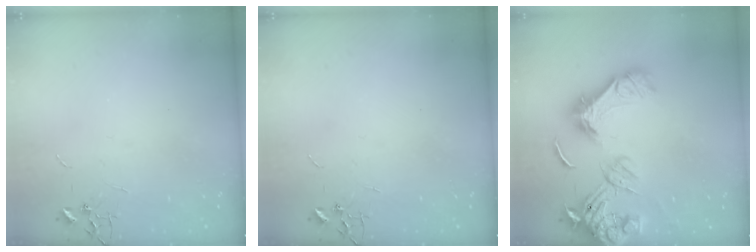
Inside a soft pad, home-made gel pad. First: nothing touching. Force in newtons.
{"total": 0.0}
{"total": 19.7, "press": 19.4, "slide": 3.3}